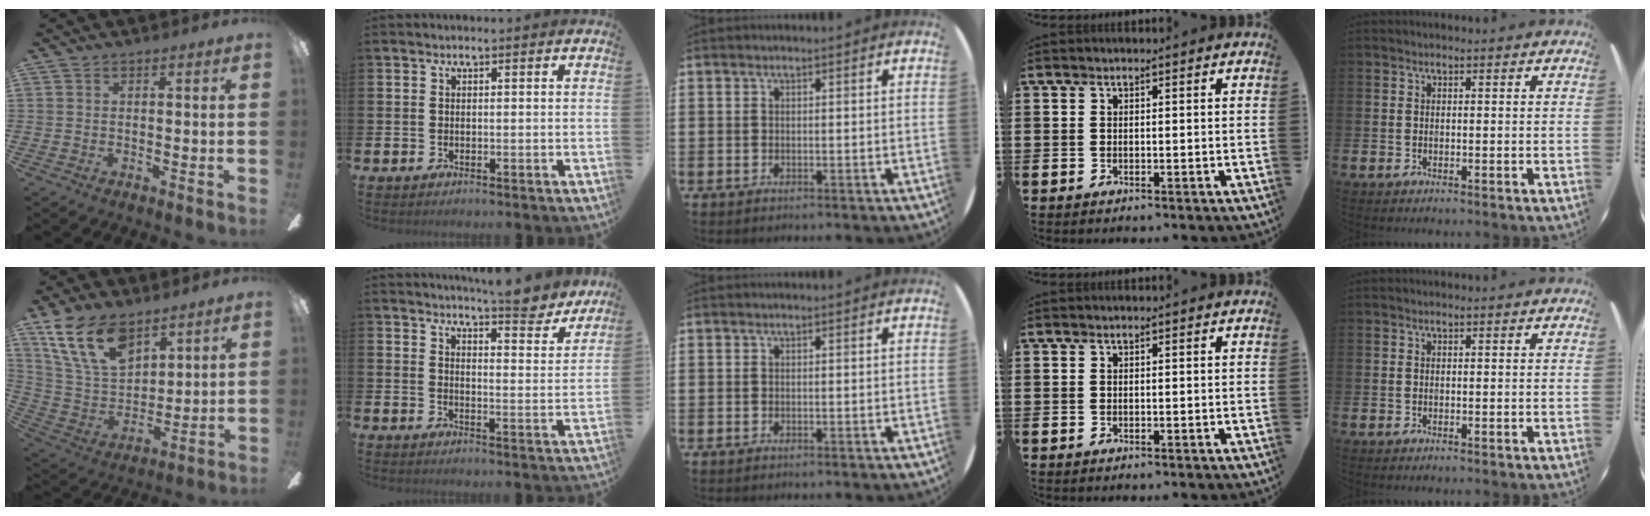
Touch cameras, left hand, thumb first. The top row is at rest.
{"thumb": {"total": 17.0, "force": [11.1, 9.1, 9.1], "torque": [-0.192, -0.041, 0.210]}, "index": {"total": 7.0, "force": [6.8, 0.5, 1.7], "torque": [-0.023, -0.049, 0.118]}}